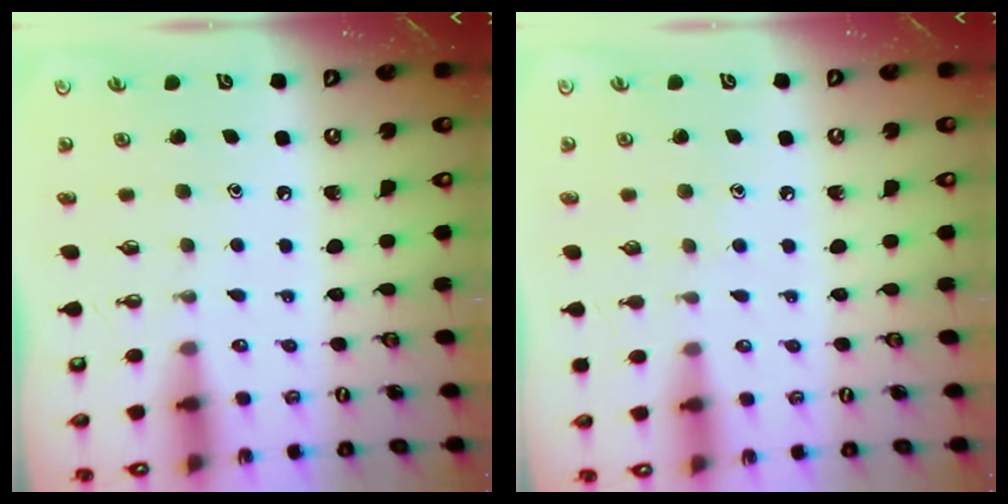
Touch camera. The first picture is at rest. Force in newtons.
{"total": 3.2, "press": 3.1, "slide": 0.4}